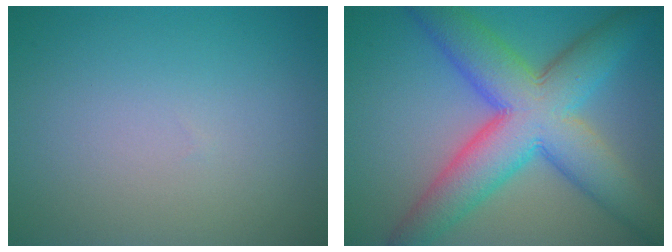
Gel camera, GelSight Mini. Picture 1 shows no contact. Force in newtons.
{"total": 10.7, "press": 10.7, "slide": 0.4}